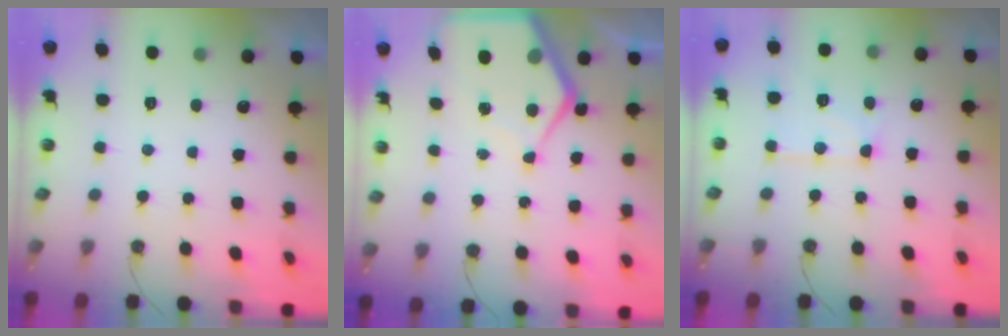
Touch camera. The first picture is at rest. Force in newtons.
{"total": 9.7, "press": 9.7, "slide": 0.9}
{"total": 9.6, "press": 9.6, "slide": 0.9}